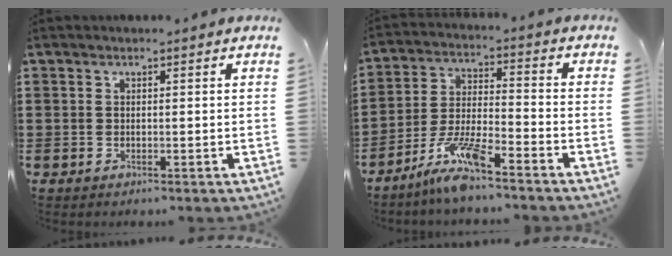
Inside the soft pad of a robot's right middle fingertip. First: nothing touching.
{"total": 8.3, "force": [-6.6, 0.8, 5.0], "torque": [-0.111, -0.007, -0.129]}